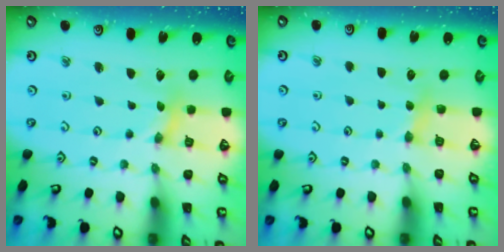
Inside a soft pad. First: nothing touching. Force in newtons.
{"total": 4.4, "press": 4.3, "slide": 0.6}